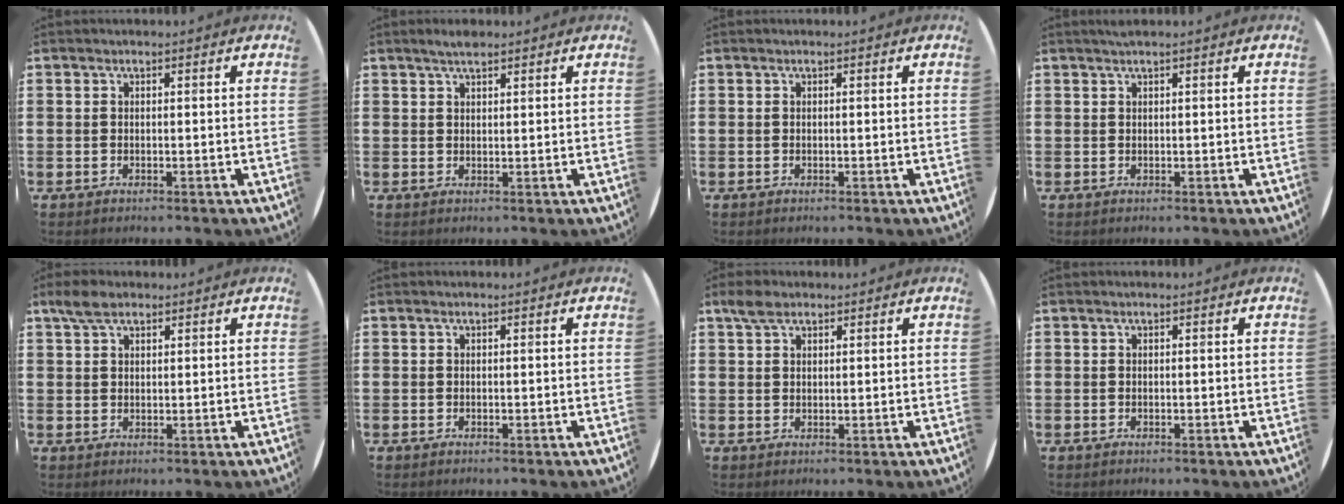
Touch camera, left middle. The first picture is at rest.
{"total": 2.0, "force": [1.7, 0.5, 1.0], "torque": [-0.013, 0.001, 0.028]}
{"total": 0.0}
{"total": 0.6, "force": [0.4, -0.1, 0.5], "torque": [-0.007, 0.000, 0.007]}
{"total": 3.4, "force": [2.5, 1.6, 1.6], "torque": [-0.029, 0.006, 0.045]}
{"total": 0.0}
{"total": 2.7, "force": [2.1, 1.4, 1.0], "torque": [-0.015, 0.005, 0.037]}
{"total": 0.0}